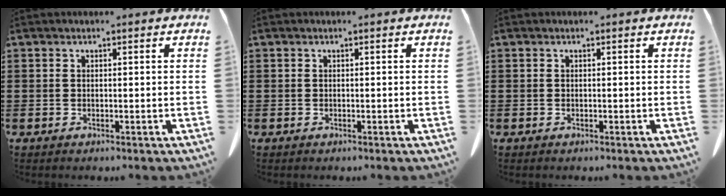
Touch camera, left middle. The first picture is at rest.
{"total": 0.0}
{"total": 0.0}